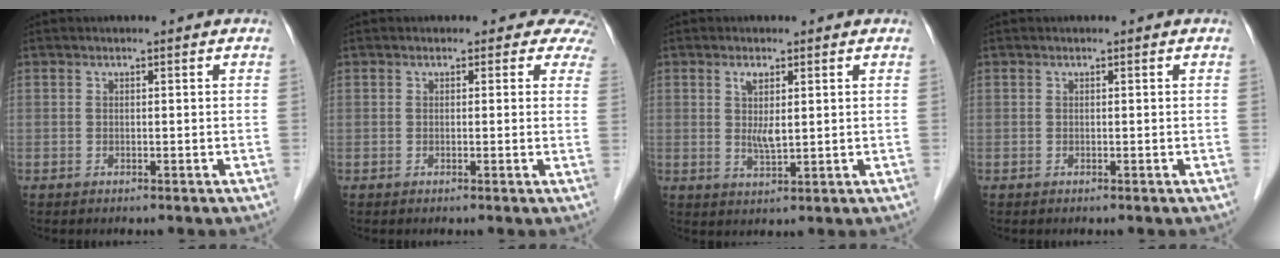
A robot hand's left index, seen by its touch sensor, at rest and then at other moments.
{"total": 4.0, "force": [3.4, 2.2, 0.0], "torque": [0.029, -0.011, 0.006]}
{"total": 3.4, "force": [0.9, 0.9, 3.2], "torque": [-0.065, 0.001, 0.021]}
{"total": 0.0}